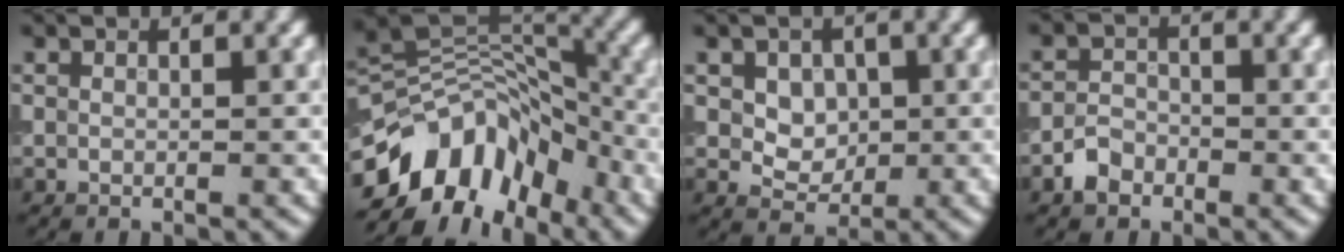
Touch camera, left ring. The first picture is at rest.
{"total": 10.8, "force": [-6.2, 6.9, 5.6], "torque": [-0.086, 0.021, -0.120]}
{"total": 2.8, "force": [0.6, 2.1, 1.7], "torque": [-0.026, -0.004, 0.014]}
{"total": 2.1, "force": [-1.4, 1.3, 0.7], "torque": [-0.010, 0.008, -0.031]}